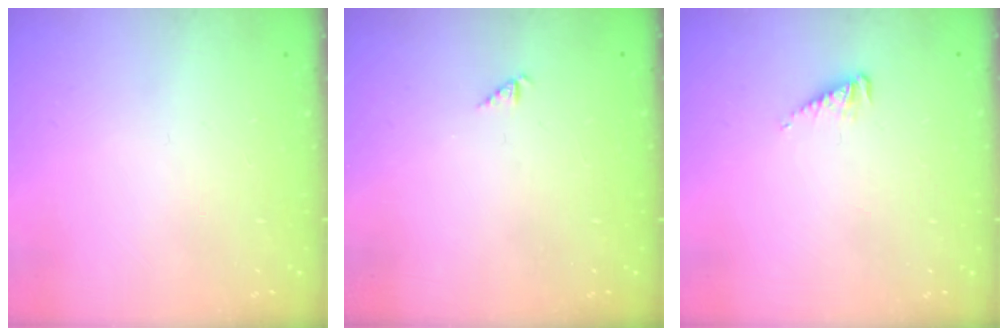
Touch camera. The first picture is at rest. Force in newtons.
{"total": 0.7, "press": 0.7, "slide": 0.2}
{"total": 3.2, "press": 3.1, "slide": 0.3}